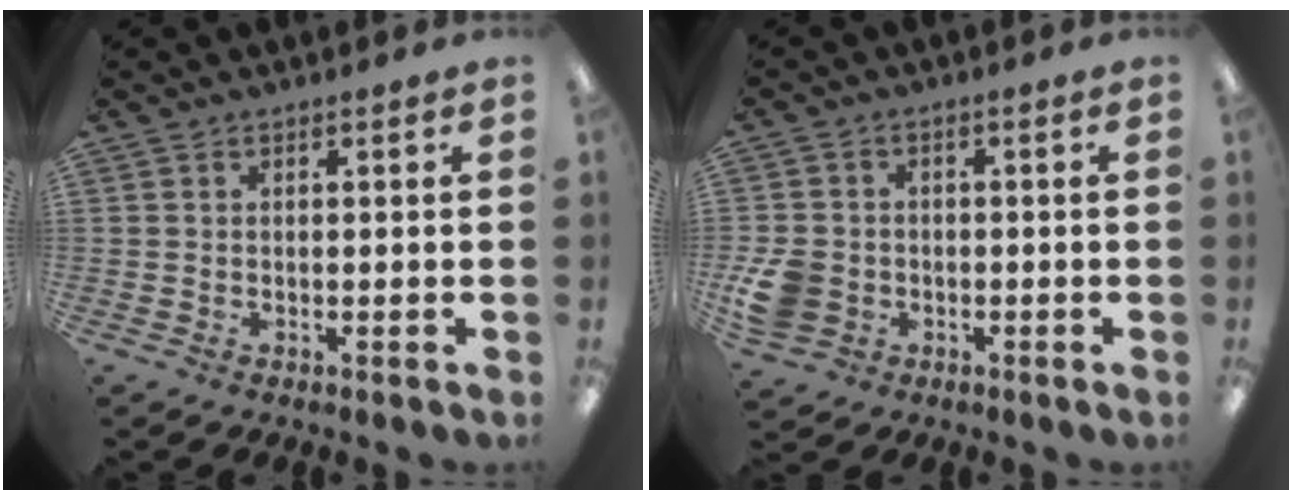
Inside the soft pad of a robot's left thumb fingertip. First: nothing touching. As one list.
[{"total": 7.0, "force": [-2.1, 5.8, 3.4], "torque": [-0.082, 0.010, -0.040]}]